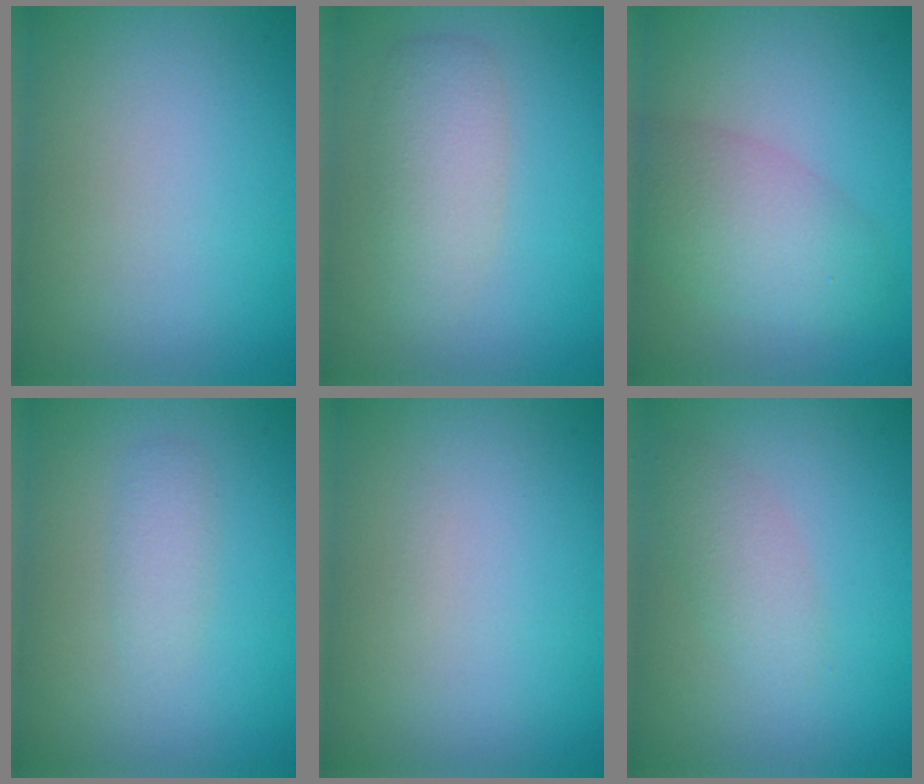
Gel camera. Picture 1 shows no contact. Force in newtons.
{"total": 3.4, "press": 3.3, "slide": 0.4}
{"total": 4.9, "press": 4.9, "slide": 0.2}
{"total": 1.5, "press": 1.5, "slide": 0.0}
{"total": 0.0}
{"total": 2.1, "press": 2.1, "slide": 0.1}